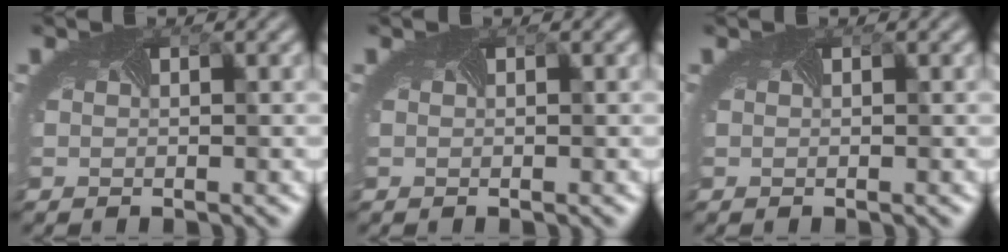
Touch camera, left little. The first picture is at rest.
{"total": 0.0}
{"total": 0.0}